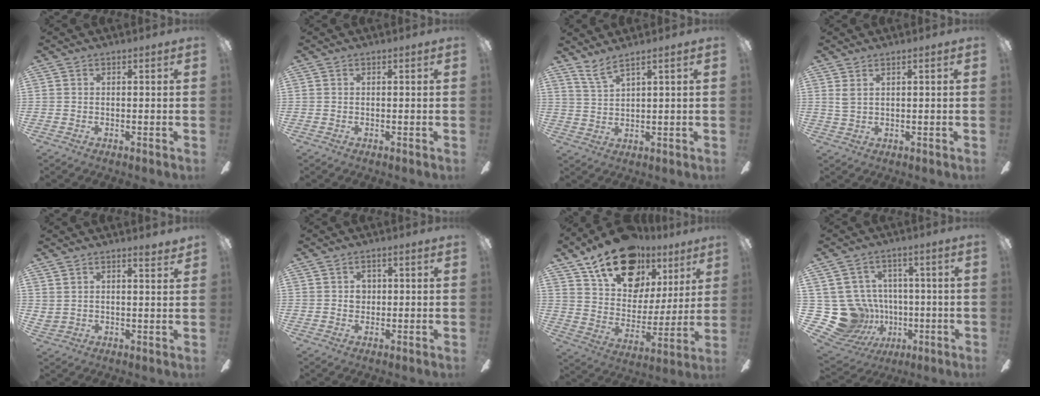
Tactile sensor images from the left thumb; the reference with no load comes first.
{"total": 0.0}
{"total": 4.7, "force": [3.7, 0.3, 2.9], "torque": [-0.065, -0.017, 0.066]}
{"total": 2.3, "force": [0.9, 0.8, 2.0], "torque": [-0.041, 0.003, 0.015]}
{"total": 3.6, "force": [3.5, 0.7, 0.7], "torque": [-0.005, -0.024, 0.063]}
{"total": 2.6, "force": [0.5, 2.1, 1.5], "torque": [-0.015, 0.001, 0.004]}
{"total": 21.3, "force": [14.7, 12.0, 9.7], "torque": [-0.172, -0.080, 0.264]}
{"total": 15.5, "force": [-2.3, 14.6, 4.6], "torque": [-0.139, 0.000, -0.011]}